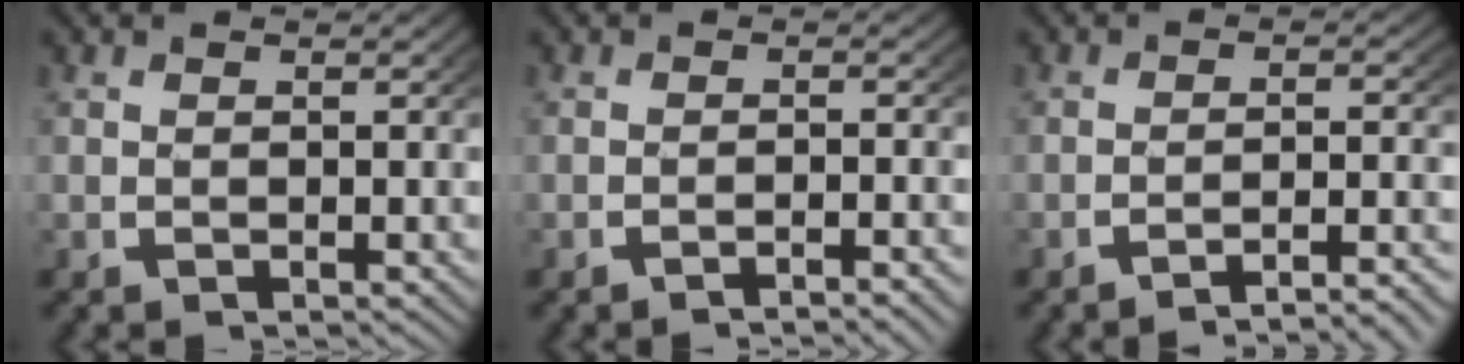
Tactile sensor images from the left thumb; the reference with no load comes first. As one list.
[{"total": 1.7, "force": [-1.5, 0.1, 0.8], "torque": [-0.011, 0.004, -0.027]}, {"total": 3.7, "force": [-3.1, 0.4, 1.9], "torque": [-0.031, -0.001, -0.048]}]